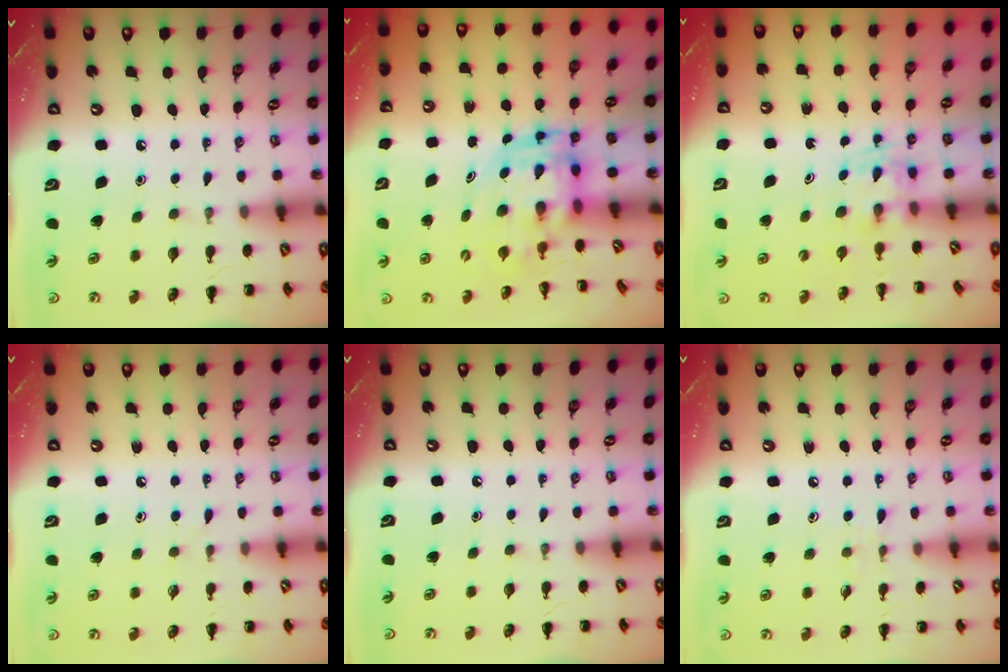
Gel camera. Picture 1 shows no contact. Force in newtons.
{"total": 4.0, "press": 3.9, "slide": 0.8}
{"total": 2.4, "press": 2.2, "slide": 1.1}
{"total": 3.0, "press": 2.6, "slide": 1.5}
{"total": 0.0}
{"total": 4.8, "press": 4.4, "slide": 1.8}